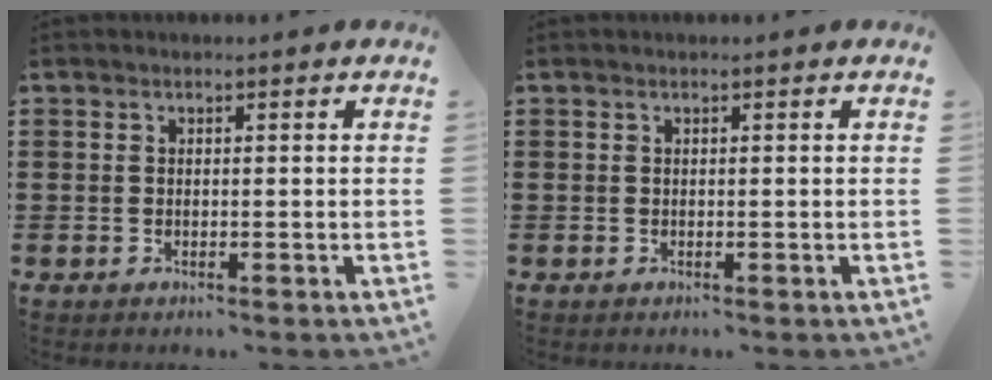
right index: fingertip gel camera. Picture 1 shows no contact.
{"total": 0.0}